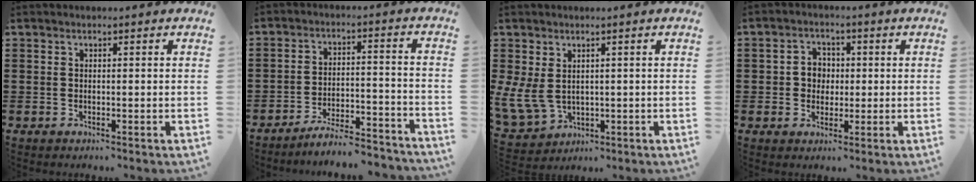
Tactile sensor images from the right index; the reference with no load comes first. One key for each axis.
{"total": 6.1, "fx": -5.8, "fy": 0.1, "fz": 1.9, "tx": -0.034, "ty": 0.000, "tz": -0.113}
{"total": 5.0, "fx": 1.0, "fy": 3.9, "fz": 3.1, "tx": -0.102, "ty": -0.005, "tz": 0.015}
{"total": 3.4, "fx": -0.2, "fy": 3.1, "fz": 1.4, "tx": -0.039, "ty": 0.010, "tz": -0.008}